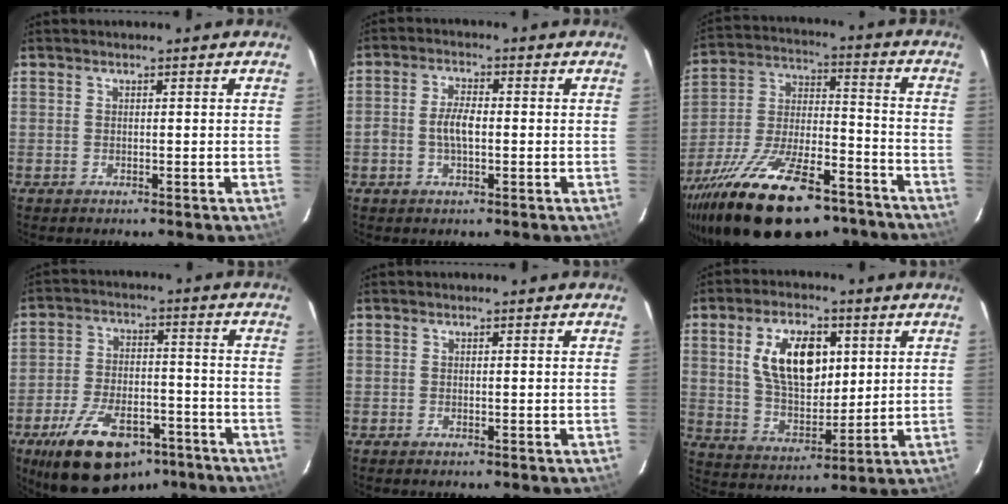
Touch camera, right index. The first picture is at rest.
{"total": 4.5, "force": [-0.7, 2.1, 3.9], "torque": [-0.080, 0.007, -0.012]}
{"total": 28.9, "force": [-20.1, 11.4, 17.4], "torque": [-0.328, -0.020, -0.308]}
{"total": 18.6, "force": [-11.9, 9.1, 11.0], "torque": [-0.214, -0.007, -0.182]}
{"total": 0.0}
{"total": 13.8, "force": [4.2, 7.7, 10.7], "torque": [-0.190, 0.014, 0.084]}